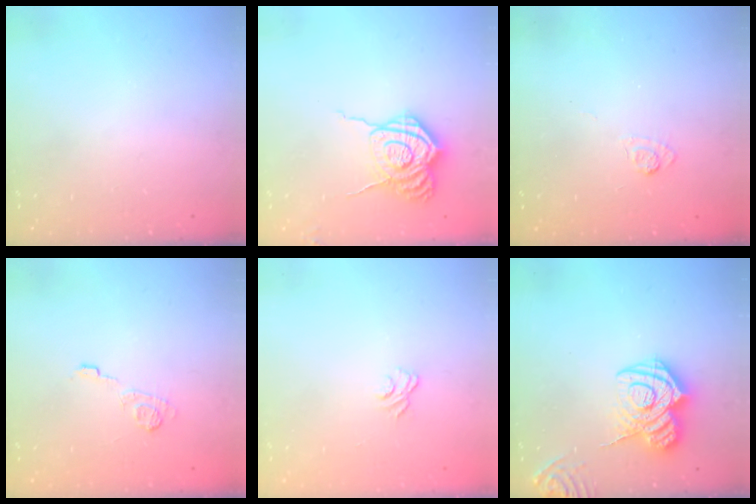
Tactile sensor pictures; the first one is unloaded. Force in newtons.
{"total": 10.8, "press": 10.8, "slide": 0.9}
{"total": 3.3, "press": 3.0, "slide": 1.4}
{"total": 9.1, "press": 9.0, "slide": 1.4}
{"total": 3.1, "press": 2.8, "slide": 1.3}
{"total": 16.0, "press": 15.9, "slide": 1.7}